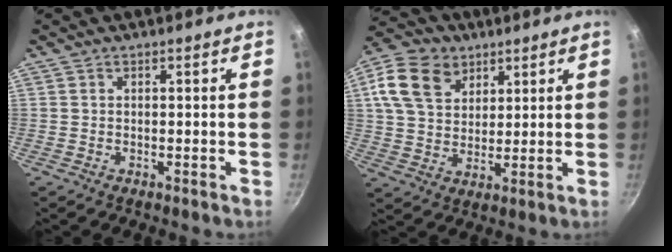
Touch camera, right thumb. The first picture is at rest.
{"total": 14.3, "force": [6.4, 10.3, 7.5], "torque": [-0.128, -0.006, 0.111]}